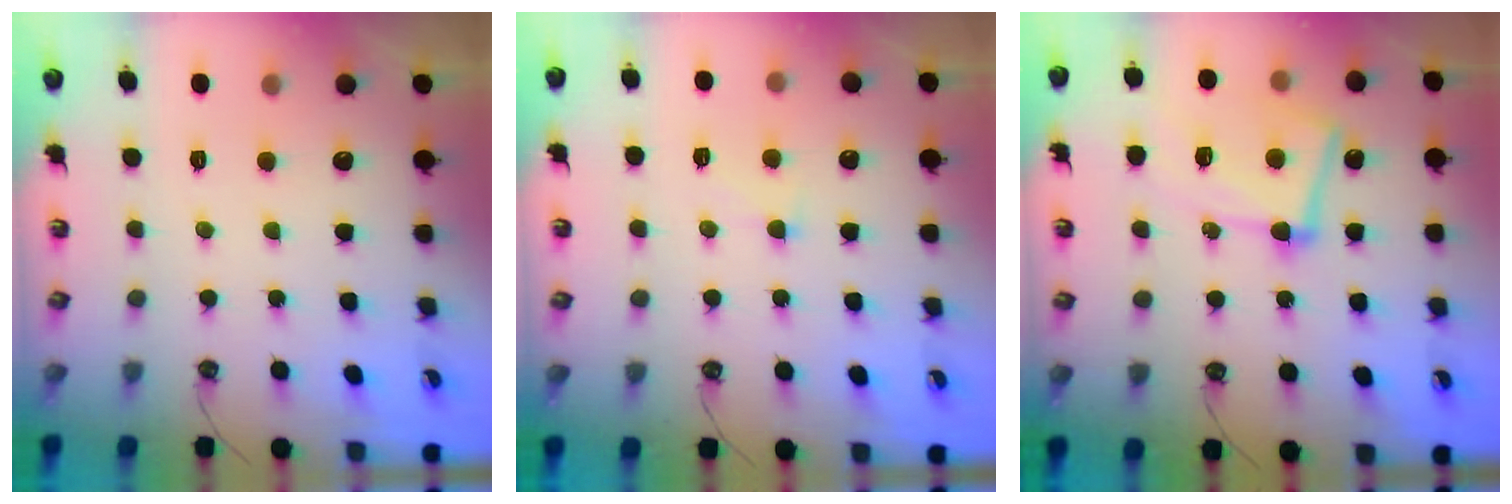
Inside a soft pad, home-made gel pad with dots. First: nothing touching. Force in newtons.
{"total": 0.9, "press": 0.3, "slide": 0.8}
{"total": 11.1, "press": 10.9, "slide": 2.3}